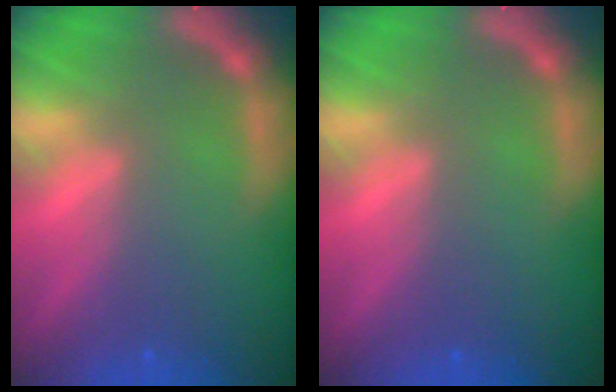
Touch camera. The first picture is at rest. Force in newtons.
{"total": 0.0}